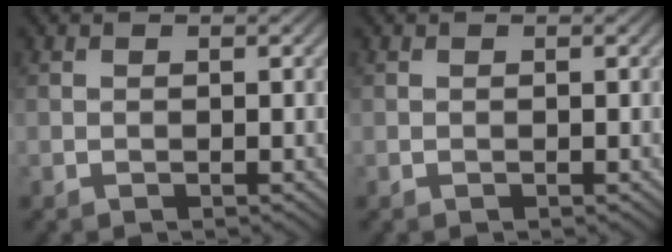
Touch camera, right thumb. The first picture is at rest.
{"total": 0.0}